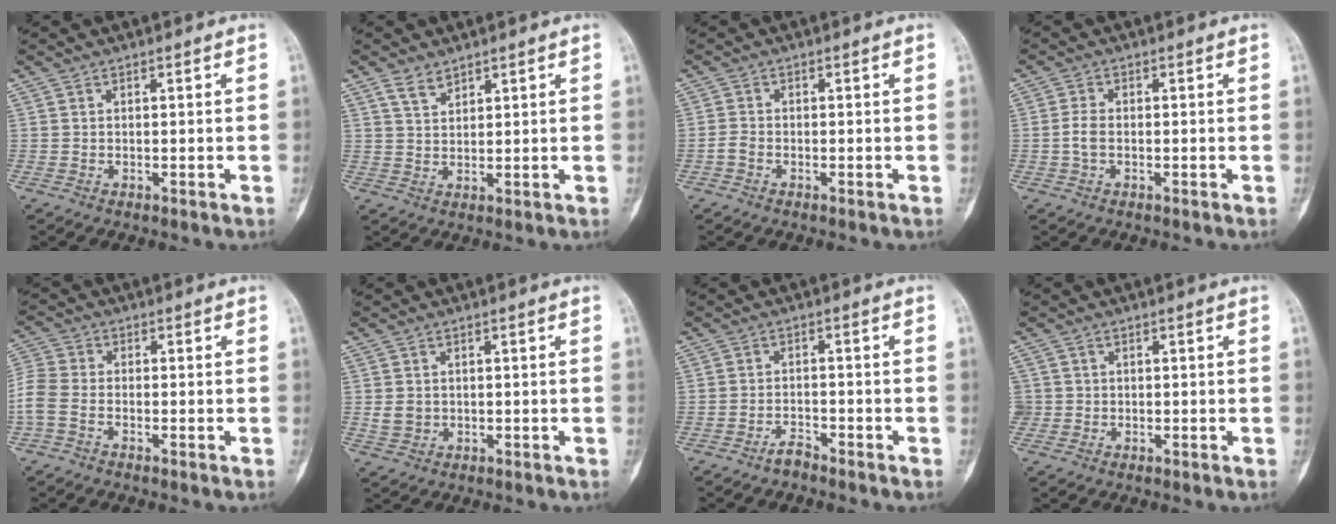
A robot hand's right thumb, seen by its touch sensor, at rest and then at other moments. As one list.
[{"total": 3.1, "force": [2.3, 1.6, 1.3], "torque": [-0.019, -0.013, 0.049]}, {"total": 1.4, "force": [-0.8, 0.8, 0.9], "torque": [-0.022, 0.005, -0.021]}, {"total": 2.3, "force": [-0.4, 1.4, 1.8], "torque": [-0.043, 0.008, -0.011]}, {"total": 5.9, "force": [-2.3, 3.7, 4.0], "torque": [-0.103, 0.015, -0.056]}, {"total": 2.7, "force": [0.0, 2.3, 1.4], "torque": [-0.017, 0.003, 0.006]}, {"total": 2.2, "force": [-2.0, 0.6, 0.8], "torque": [-0.016, 0.011, -0.037]}, {"total": 2.2, "force": [-0.1, 2.2, 0.0], "torque": [0.016, 0.007, -0.002]}]